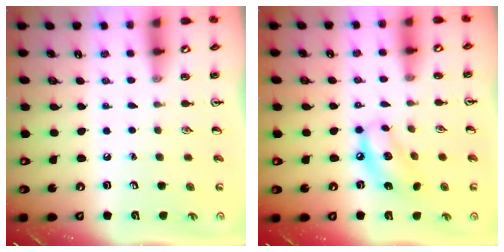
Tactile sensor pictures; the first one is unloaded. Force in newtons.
{"total": 9.4, "press": 9.2, "slide": 2.2}